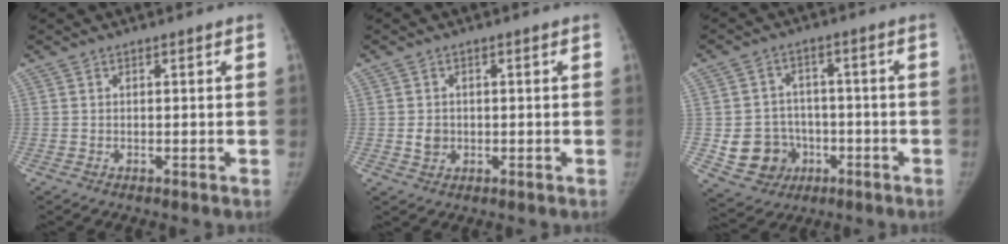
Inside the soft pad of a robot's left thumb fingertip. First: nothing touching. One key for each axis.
{"total": 2.7, "fx": -0.3, "fy": 2.4, "fz": 1.2, "tx": -0.010, "ty": 0.003, "tz": -0.003}
{"total": 10.2, "fx": -2.7, "fy": 9.2, "fz": 3.3, "tx": -0.034, "ty": 0.020, "tz": -0.030}